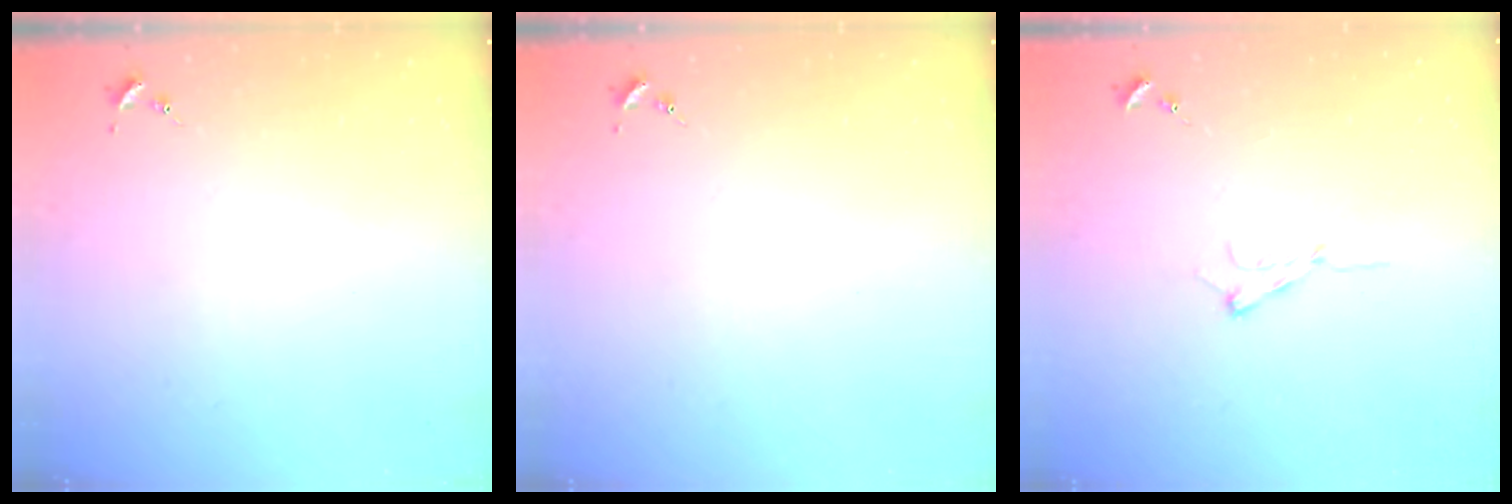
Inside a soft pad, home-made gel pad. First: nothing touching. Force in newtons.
{"total": 0.0}
{"total": 7.4, "press": 7.3, "slide": 0.8}